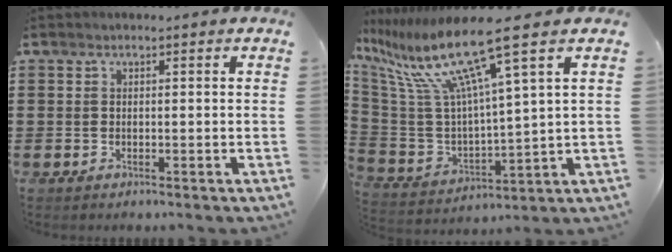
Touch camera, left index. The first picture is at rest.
{"total": 15.1, "force": [9.4, 1.7, 11.7], "torque": [-0.273, -0.055, 0.146]}